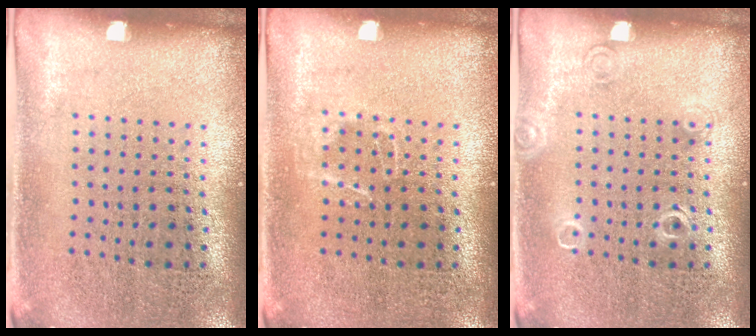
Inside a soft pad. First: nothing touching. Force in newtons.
{"total": 0.9, "press": 0.8, "slide": 0.2}
{"total": 1.0, "press": 1.0, "slide": 0.2}